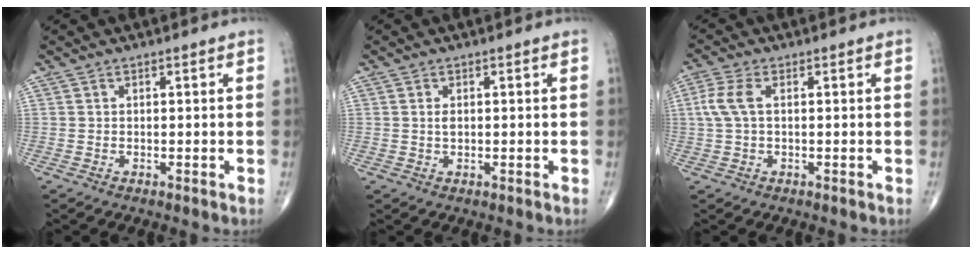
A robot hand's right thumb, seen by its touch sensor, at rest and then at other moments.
{"total": 1.2, "force": [0.2, 0.7, 1.0], "torque": [-0.018, -0.002, 0.006]}
{"total": 4.9, "force": [0.8, 2.5, 4.1], "torque": [-0.115, 0.015, 0.012]}